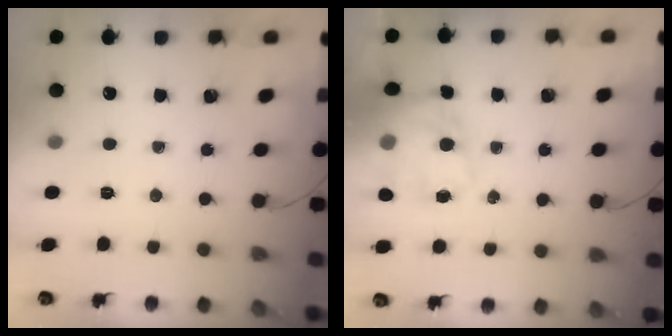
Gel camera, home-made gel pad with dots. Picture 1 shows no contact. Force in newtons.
{"total": 15.8, "press": 15.4, "slide": 3.6}